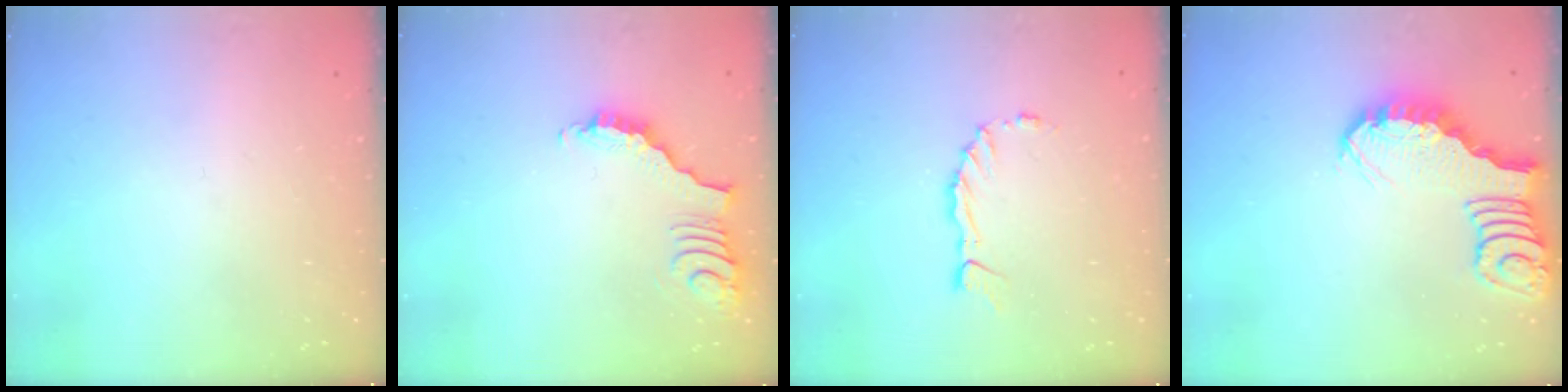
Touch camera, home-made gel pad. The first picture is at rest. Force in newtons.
{"total": 3.6, "press": 3.6, "slide": 0.5}
{"total": 1.9, "press": 1.9, "slide": 0.0}
{"total": 2.8, "press": 2.8, "slide": 0.4}